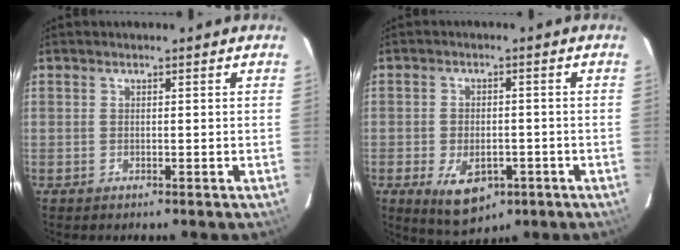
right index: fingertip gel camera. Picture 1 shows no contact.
{"total": 9.3, "force": [-4.1, 5.6, 6.2], "torque": [-0.125, -0.013, -0.054]}